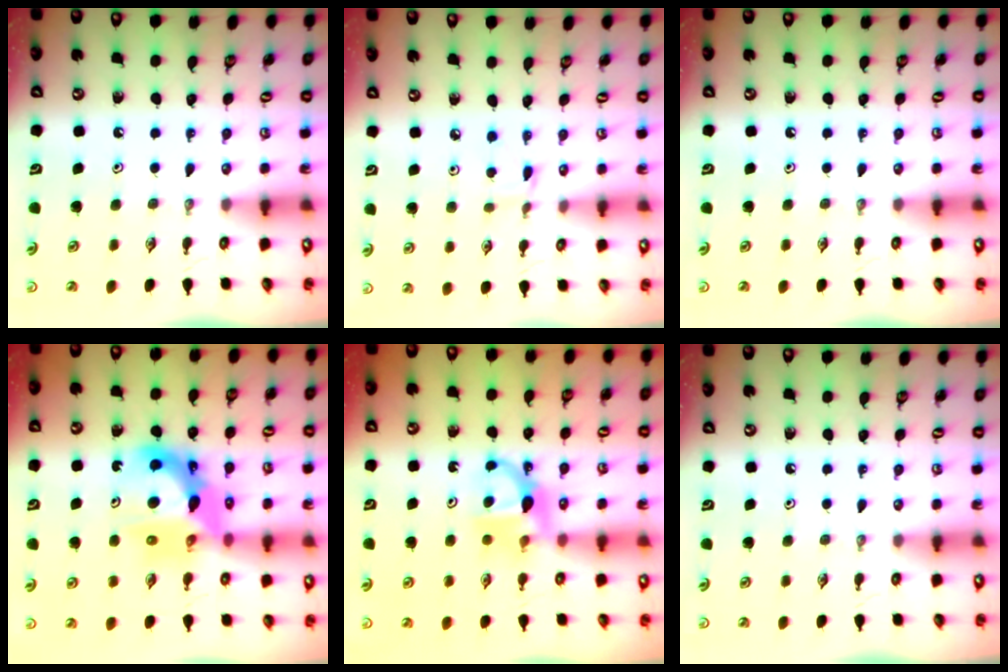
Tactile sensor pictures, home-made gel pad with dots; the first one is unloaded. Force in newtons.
{"total": 1.5, "press": 1.5, "slide": 0.2}
{"total": 0.0}
{"total": 12.7, "press": 12.6, "slide": 1.3}
{"total": 7.7, "press": 7.7, "slide": 0.1}
{"total": 0.0}